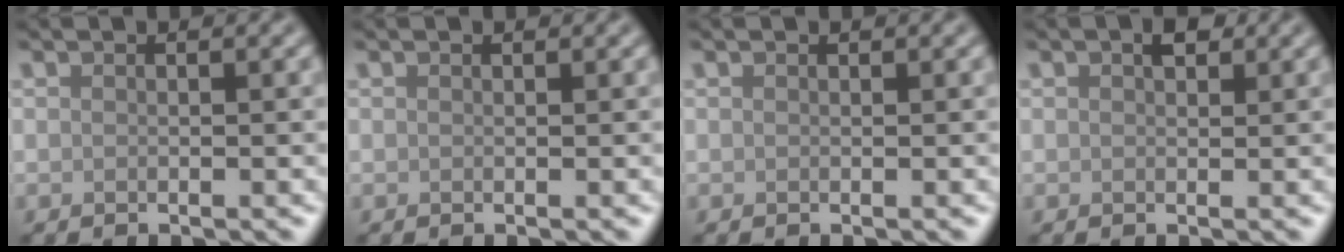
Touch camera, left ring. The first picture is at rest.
{"total": 0.0}
{"total": 0.0}
{"total": 1.5, "force": [0.7, 0.8, 1.0], "torque": [-0.014, 0.003, 0.011]}